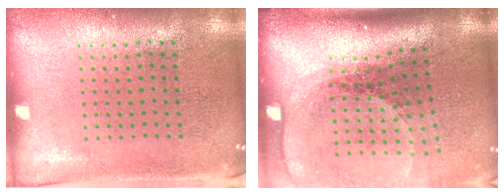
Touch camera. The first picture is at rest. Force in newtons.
{"total": 2.1, "press": 1.6, "slide": 1.3}